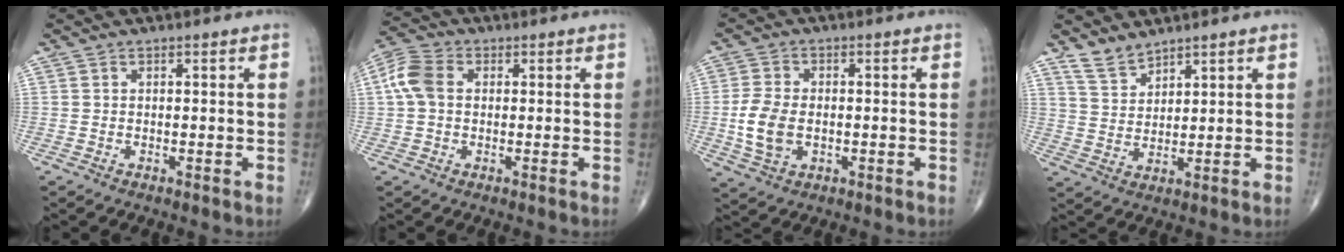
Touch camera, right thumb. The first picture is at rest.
{"total": 6.5, "force": [0.8, 4.6, 4.6], "torque": [-0.103, 0.022, 0.009]}
{"total": 7.8, "force": [-1.0, 4.9, 5.9], "torque": [-0.117, 0.001, -0.016]}
{"total": 4.4, "force": [3.9, 1.6, 1.1], "torque": [-0.013, -0.026, 0.086]}